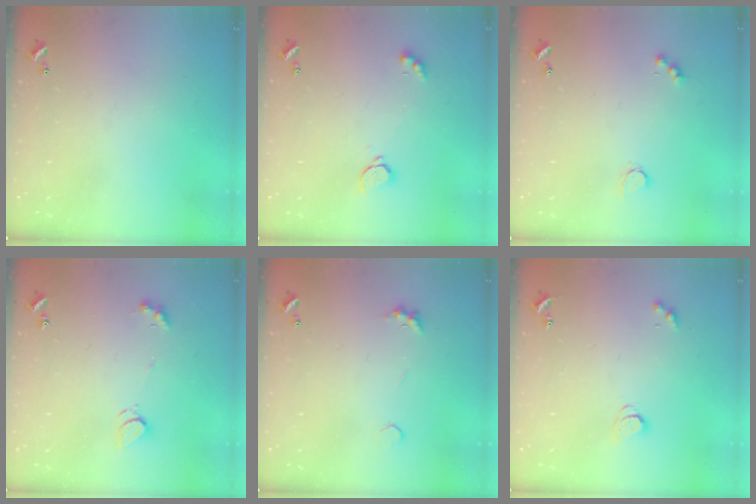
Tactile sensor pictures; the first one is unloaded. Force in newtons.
{"total": 2.2, "press": 2.1, "slide": 0.6}
{"total": 2.7, "press": 2.7, "slide": 0.5}
{"total": 2.3, "press": 2.3, "slide": 0.4}
{"total": 1.8, "press": 1.7, "slide": 0.4}
{"total": 1.8, "press": 1.8, "slide": 0.3}